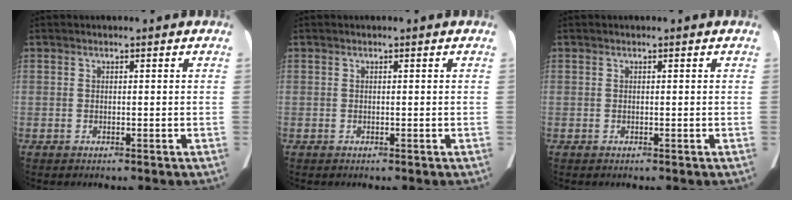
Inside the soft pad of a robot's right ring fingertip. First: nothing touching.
{"total": 0.0}
{"total": 0.0}